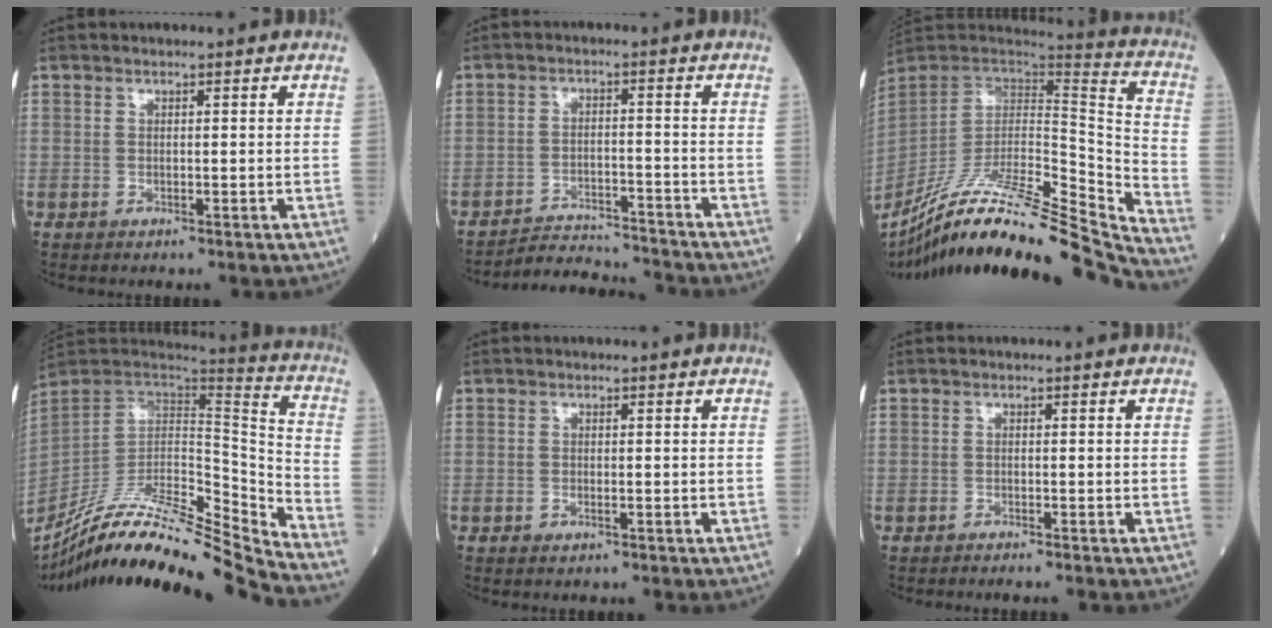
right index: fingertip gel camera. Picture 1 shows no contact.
{"total": 7.5, "force": [-7.5, -0.5, -0.4], "torque": [0.003, 0.005, -0.125]}
{"total": 31.0, "force": [-27.4, -0.3, 14.4], "torque": [-0.198, -0.042, -0.430]}
{"total": 26.3, "force": [-24.3, -1.0, 9.8], "torque": [-0.162, -0.016, -0.394]}
{"total": 0.8, "force": [-0.3, 0.3, 0.6], "torque": [-0.014, -0.001, -0.002]}
{"total": 1.9, "force": [-1.6, -0.2, 0.9], "torque": [-0.011, 0.001, -0.018]}